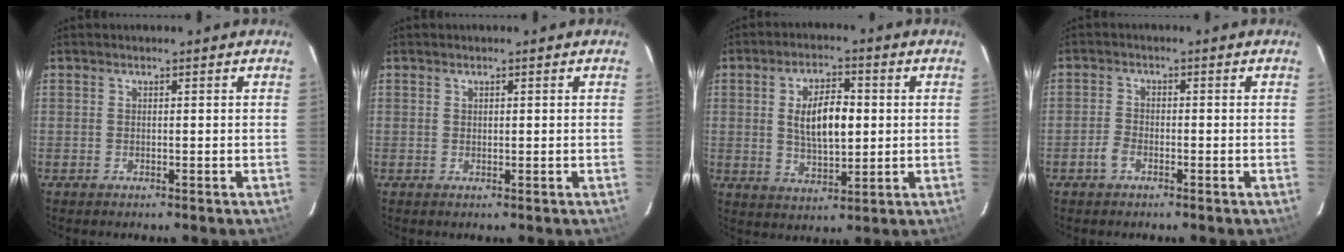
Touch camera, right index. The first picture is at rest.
{"total": 0.5, "force": [0.3, 0.3, 0.2], "torque": [-0.005, 0.003, 0.006]}
{"total": 9.4, "force": [1.0, 4.5, 8.2], "torque": [-0.150, 0.009, 0.025]}
{"total": 2.6, "force": [-1.6, 1.5, 1.4], "torque": [-0.036, 0.005, -0.033]}